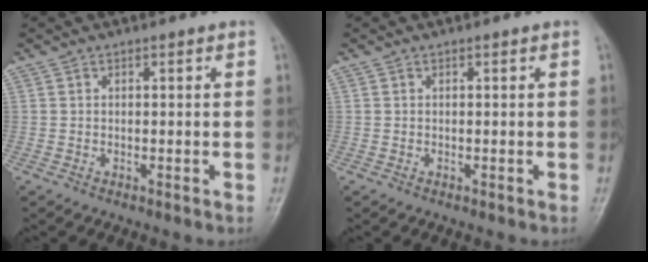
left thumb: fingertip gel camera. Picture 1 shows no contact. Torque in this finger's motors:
{"motor_torque": [0.00, 0.00, -0.04, -0.03, 0.00]}